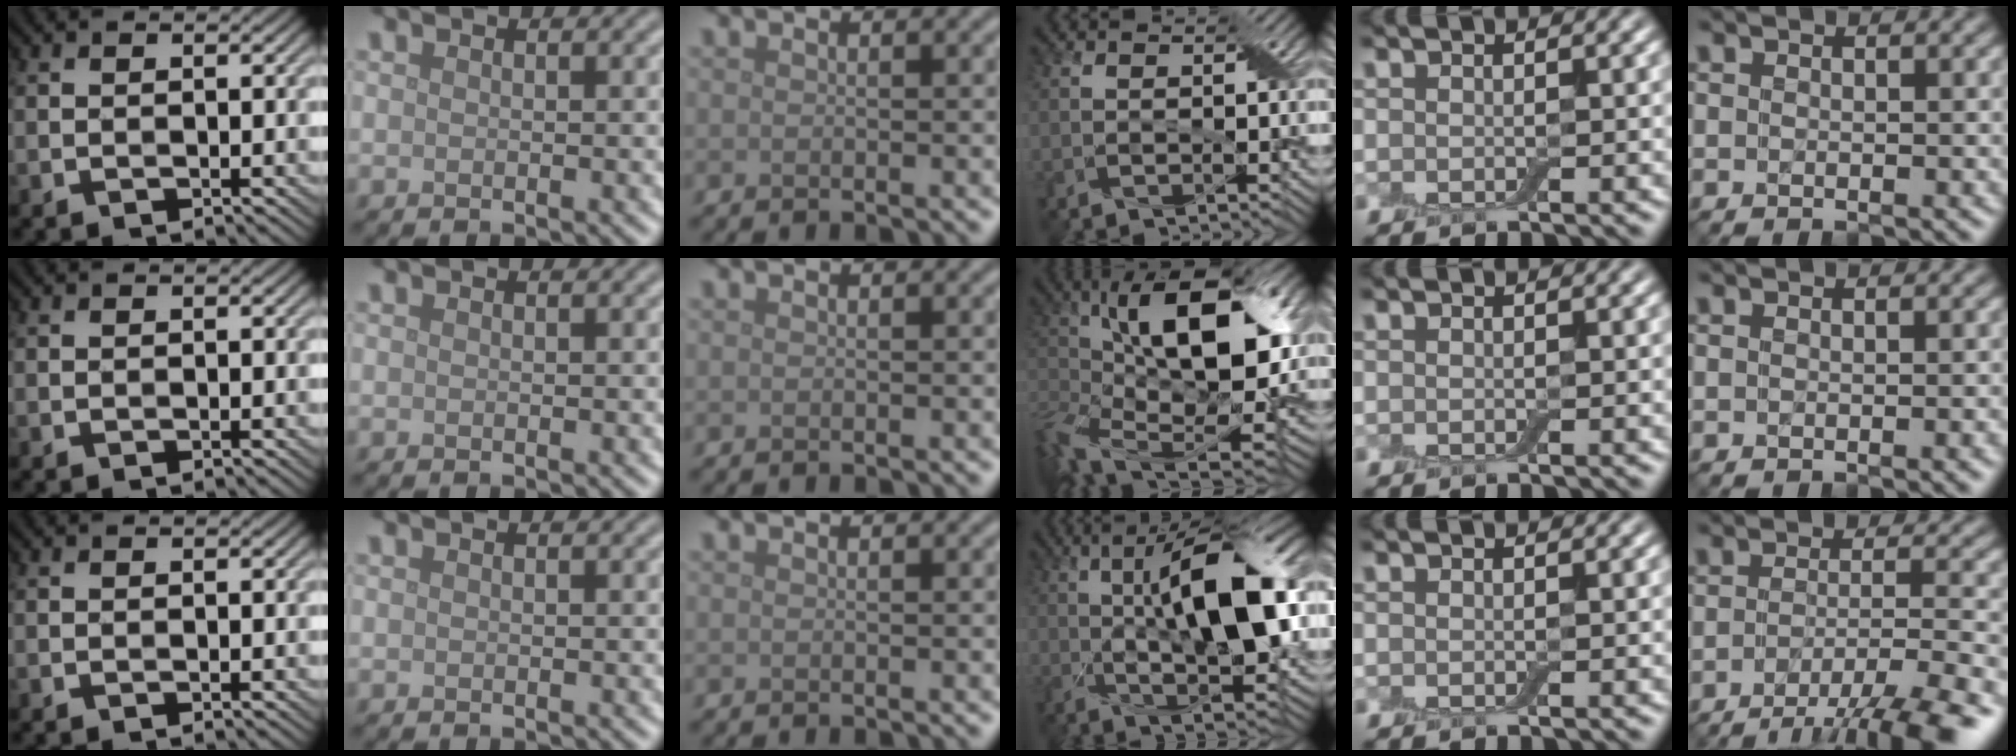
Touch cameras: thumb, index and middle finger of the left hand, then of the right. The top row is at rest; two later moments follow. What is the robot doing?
{"motion": "close", "object": "airpods case & airpods"}